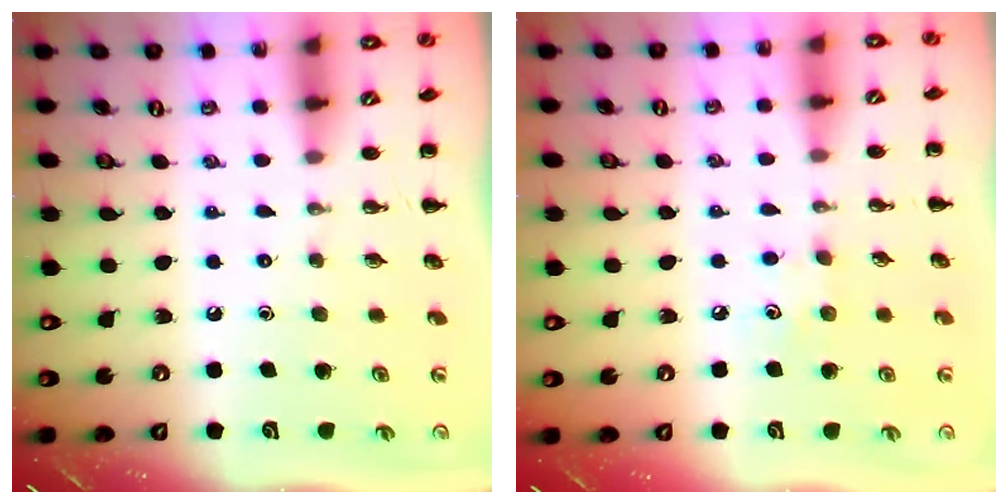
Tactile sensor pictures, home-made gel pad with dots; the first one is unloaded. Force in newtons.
{"total": 4.3, "press": 4.1, "slide": 1.2}